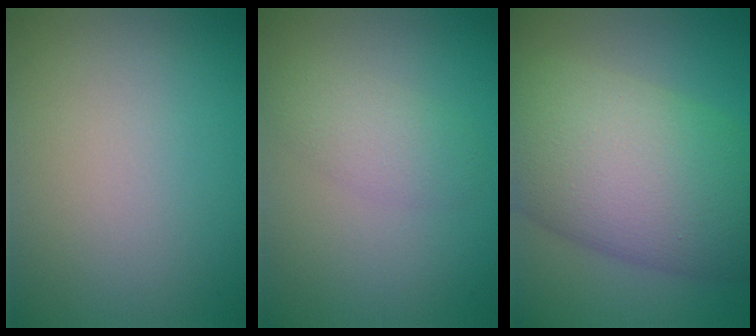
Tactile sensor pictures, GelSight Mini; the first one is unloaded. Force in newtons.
{"total": 2.2, "press": 2.2, "slide": 0.0}
{"total": 12.5, "press": 12.5, "slide": 0.2}